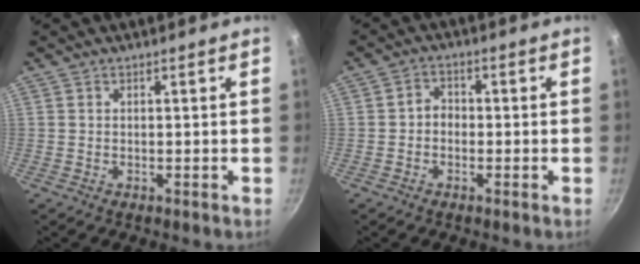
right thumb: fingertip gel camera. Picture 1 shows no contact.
{"total": 2.8, "force": [-0.9, 2.3, 1.3], "torque": [-0.009, 0.016, -0.021]}